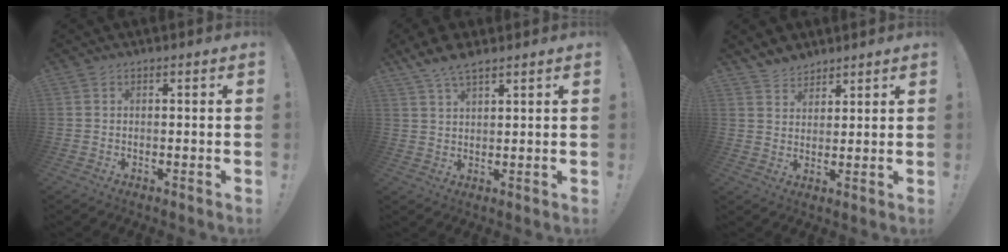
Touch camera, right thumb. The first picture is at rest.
{"total": 6.3, "force": [4.9, 1.9, 3.5], "torque": [-0.067, -0.017, 0.092]}
{"total": 5.8, "force": [5.1, 2.7, 0.6], "torque": [-0.007, -0.036, 0.096]}